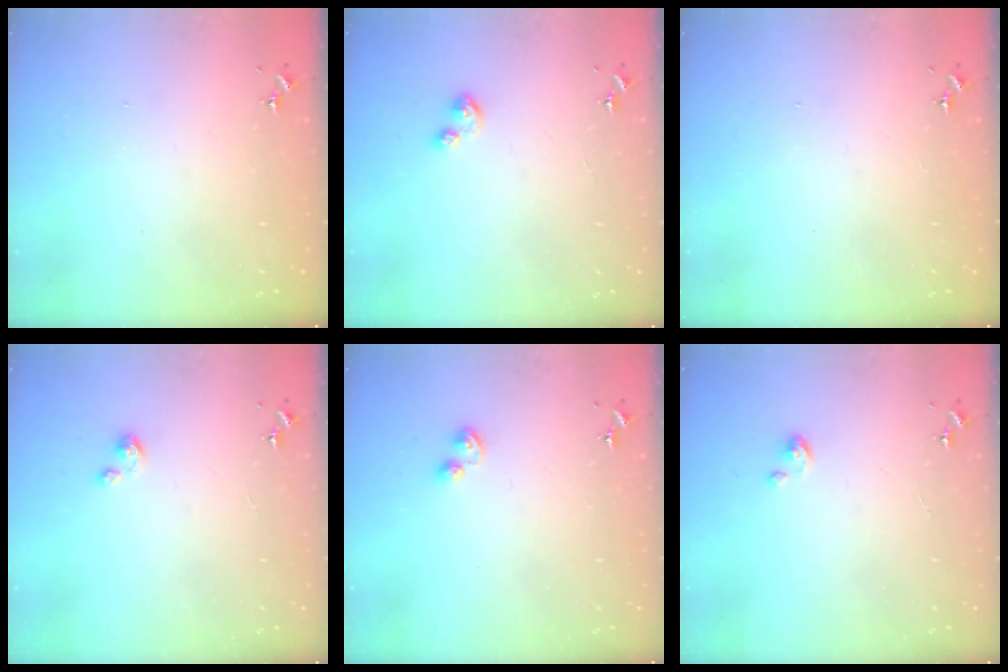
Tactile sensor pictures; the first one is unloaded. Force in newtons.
{"total": 3.9, "press": 3.9, "slide": 0.2}
{"total": 0.0}
{"total": 2.1, "press": 2.1, "slide": 0.1}
{"total": 3.4, "press": 3.4, "slide": 0.5}
{"total": 3.4, "press": 3.4, "slide": 0.2}